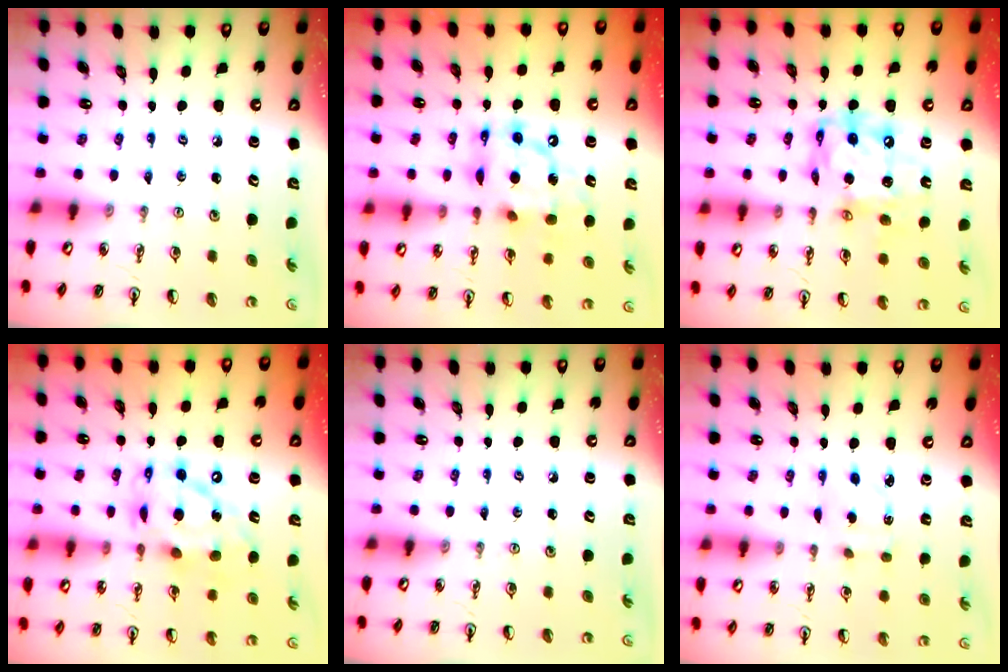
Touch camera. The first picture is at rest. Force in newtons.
{"total": 13.8, "press": 13.7, "slide": 1.5}
{"total": 13.4, "press": 13.3, "slide": 1.4}
{"total": 15.1, "press": 15.1, "slide": 1.3}
{"total": 0.0}
{"total": 2.7, "press": 2.6, "slide": 0.6}